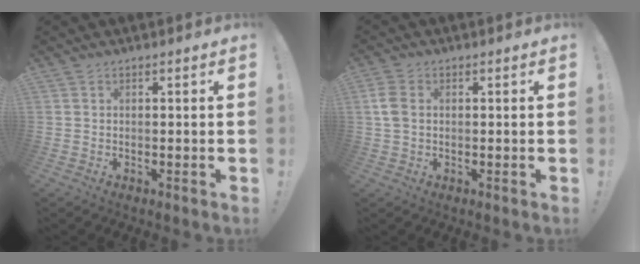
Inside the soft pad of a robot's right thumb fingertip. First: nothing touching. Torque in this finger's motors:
{"motor_torque": [0.74, 0.67, 0.31, 0.17, 0.00]}